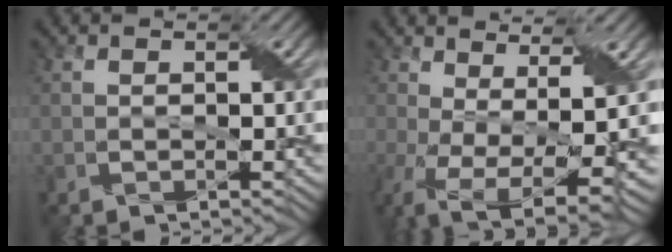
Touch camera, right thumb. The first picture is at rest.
{"total": 11.3, "force": [-3.1, 4.6, 9.8], "torque": [-0.211, -0.042, -0.035]}